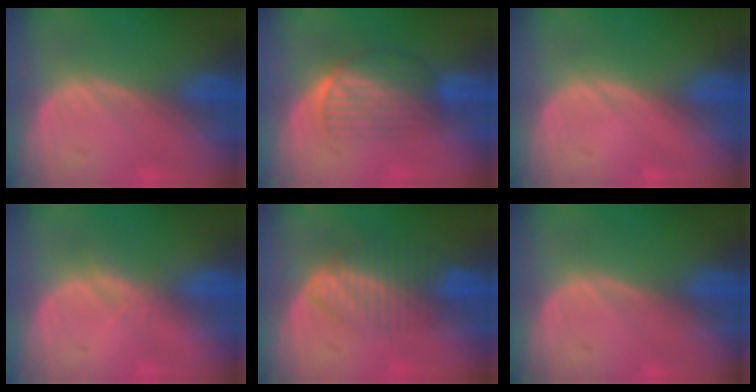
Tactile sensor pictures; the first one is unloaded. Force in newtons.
{"total": 6.9, "press": 5.8, "slide": 3.7}
{"total": 0.0}
{"total": 1.5, "press": 1.3, "slide": 0.8}
{"total": 6.6, "press": 5.6, "slide": 3.5}
{"total": 0.0}